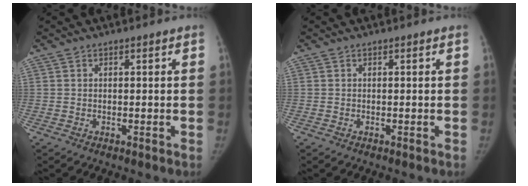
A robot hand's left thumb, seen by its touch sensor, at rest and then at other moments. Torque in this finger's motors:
{"motor_torque": [0.05, 0.00, 0.24, -0.03, 0.02]}